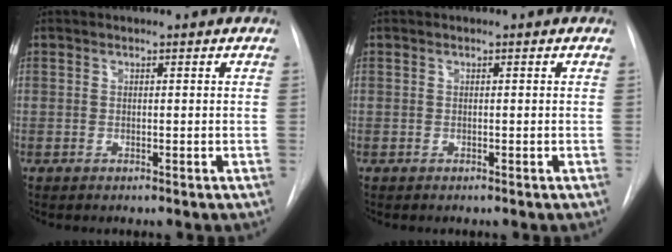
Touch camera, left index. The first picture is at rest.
{"total": 0.0}